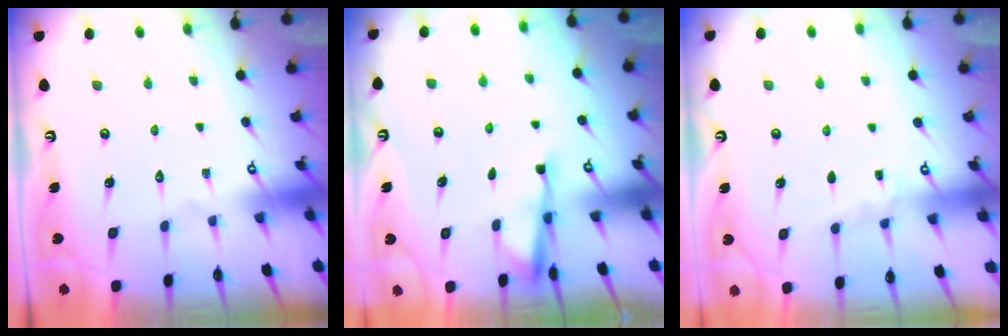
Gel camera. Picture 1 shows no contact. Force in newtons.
{"total": 3.2, "press": 3.1, "slide": 0.7}
{"total": 4.3, "press": 4.2, "slide": 0.5}